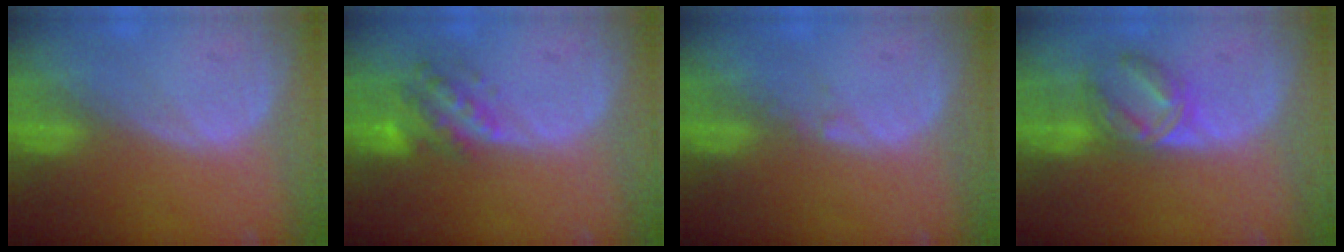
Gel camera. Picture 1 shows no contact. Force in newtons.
{"total": 5.9, "press": 5.6, "slide": 1.8}
{"total": 0.6, "press": 0.5, "slide": 0.4}
{"total": 5.9, "press": 5.8, "slide": 1.0}